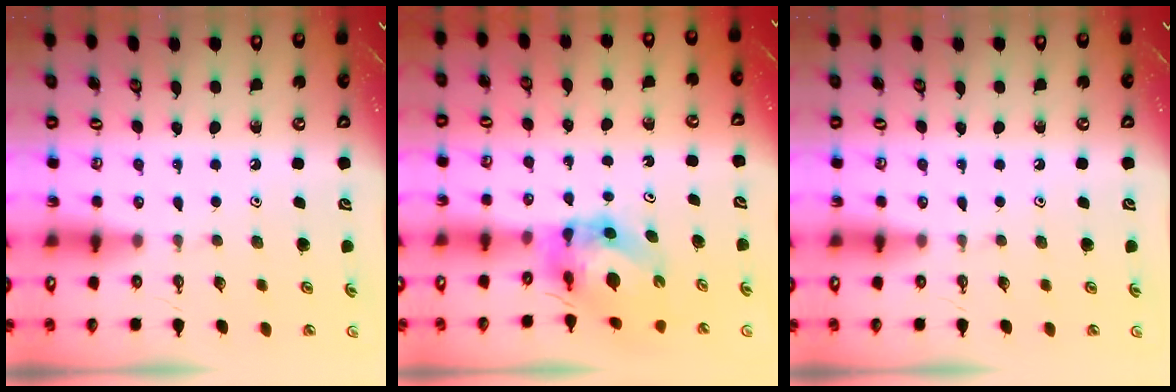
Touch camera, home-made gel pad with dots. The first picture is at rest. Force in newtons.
{"total": 6.6, "press": 6.6, "slide": 0.6}
{"total": 0.0}